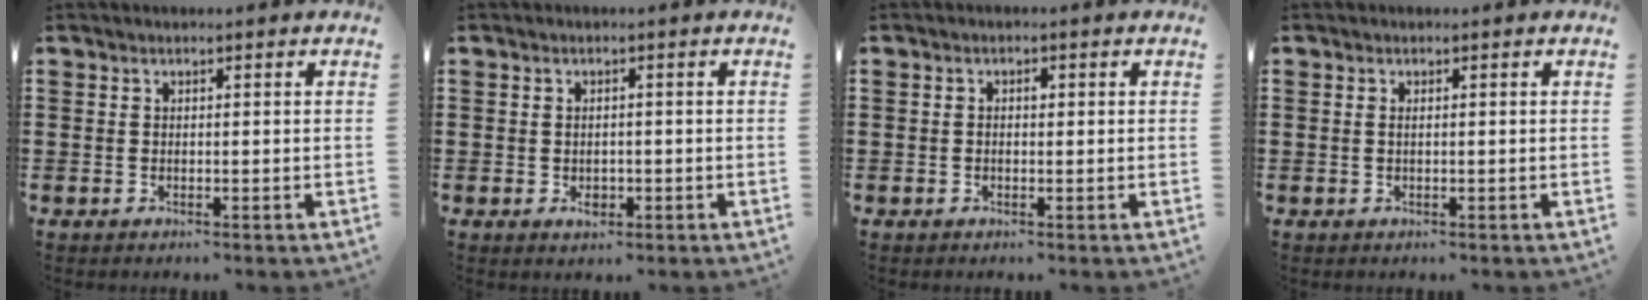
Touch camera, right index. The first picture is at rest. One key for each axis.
{"total": 1.8, "fx": -0.5, "fy": 1.1, "fz": 1.3, "tx": -0.026, "ty": 0.002, "tz": -0.009}
{"total": 0.9, "fx": 0.0, "fy": 0.5, "fz": 0.8, "tx": -0.015, "ty": 0.002, "tz": 0.000}
{"total": 0.5, "fx": 0.0, "fy": 0.2, "fz": 0.5, "tx": -0.011, "ty": -0.002, "tz": 0.001}